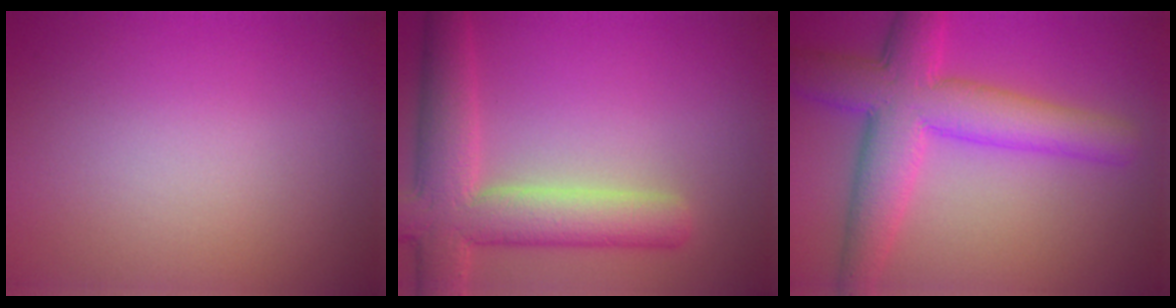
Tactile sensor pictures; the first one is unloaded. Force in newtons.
{"total": 7.7, "press": 7.7, "slide": 0.7}
{"total": 8.2, "press": 8.2, "slide": 0.2}